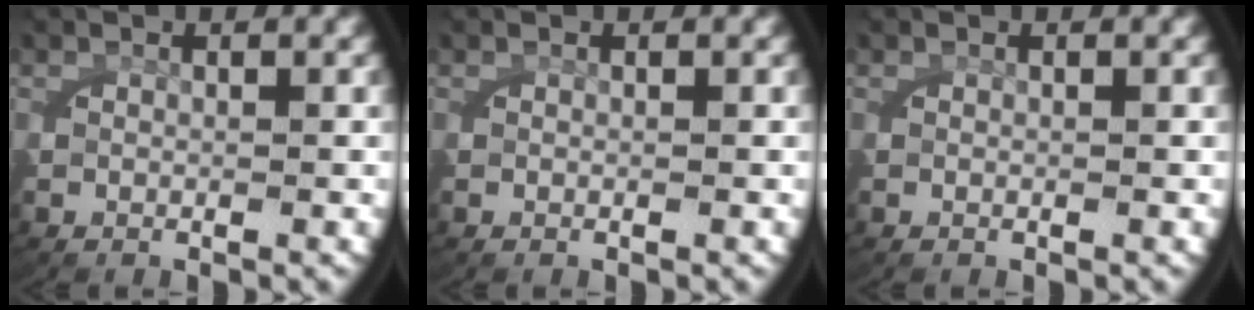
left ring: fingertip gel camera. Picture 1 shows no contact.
{"total": 0.0}
{"total": 0.0}